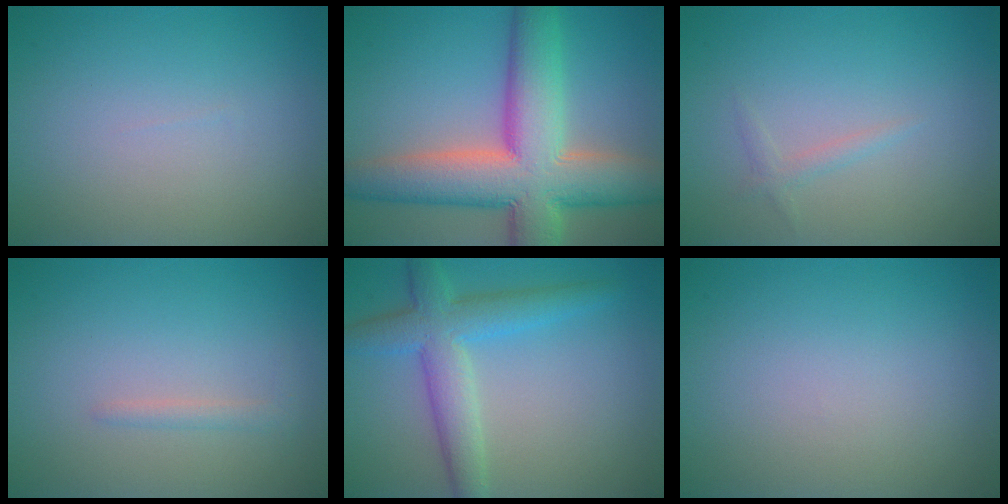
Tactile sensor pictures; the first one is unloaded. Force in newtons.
{"total": 11.9, "press": 11.9, "slide": 0.8}
{"total": 0.9, "press": 0.9, "slide": 0.1}
{"total": 0.9, "press": 0.9, "slide": 0.1}
{"total": 5.1, "press": 5.1, "slide": 0.1}
{"total": 0.0}